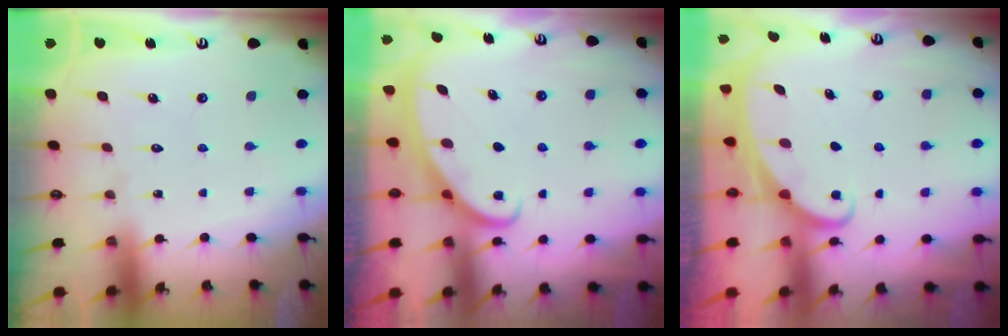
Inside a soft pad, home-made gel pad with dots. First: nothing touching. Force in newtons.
{"total": 2.5, "press": 2.5, "slide": 0.4}
{"total": 2.4, "press": 2.4, "slide": 0.3}